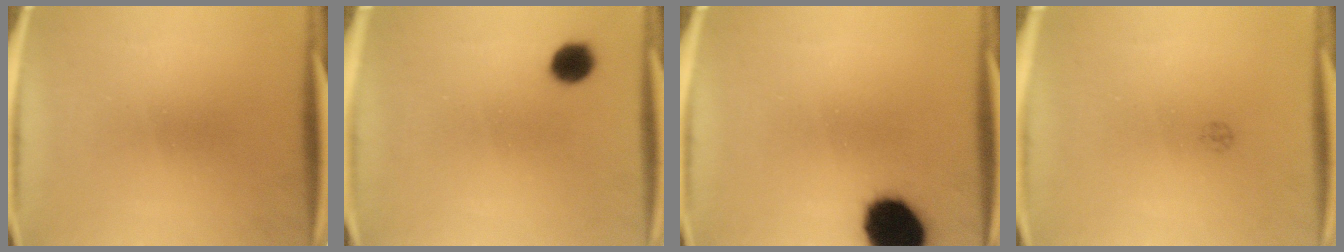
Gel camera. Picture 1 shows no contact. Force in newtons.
{"total": 4.7}
{"total": 15.7}
{"total": 1.0}